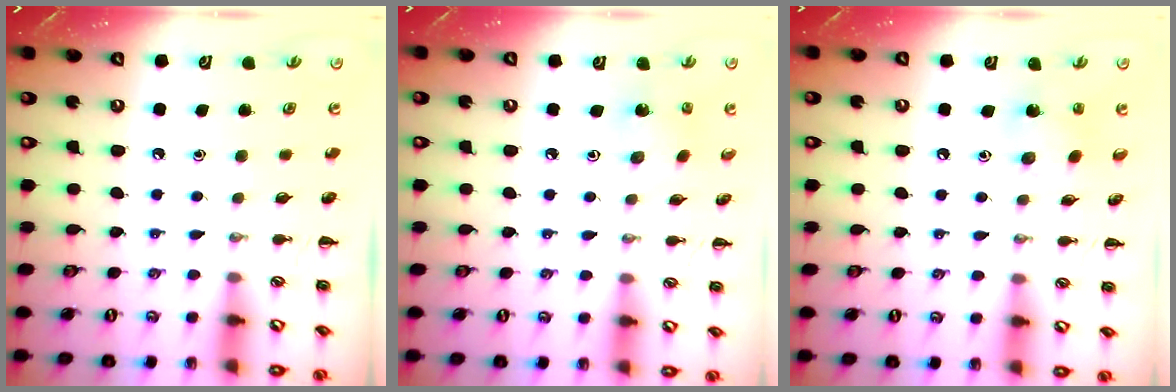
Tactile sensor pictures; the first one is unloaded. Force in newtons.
{"total": 1.5, "press": 1.3, "slide": 0.6}
{"total": 2.9, "press": 2.8, "slide": 0.5}